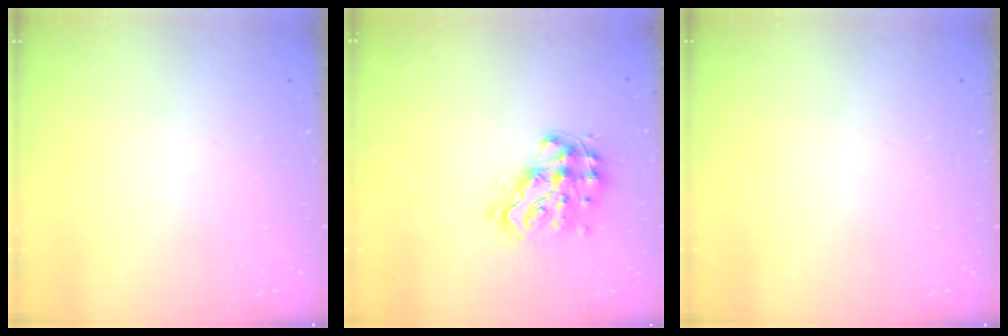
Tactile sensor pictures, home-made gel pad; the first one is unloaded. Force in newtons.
{"total": 13.9, "press": 13.9, "slide": 0.6}
{"total": 0.0}